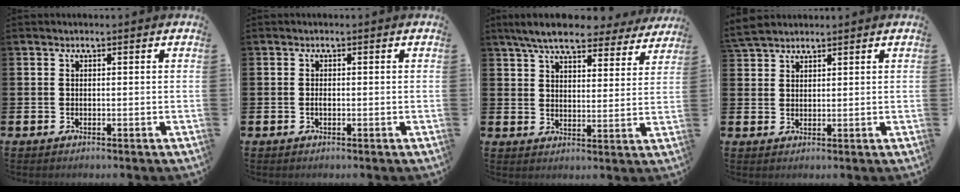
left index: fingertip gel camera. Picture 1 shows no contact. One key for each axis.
{"total": 0.6, "fx": -0.1, "fy": 0.3, "fz": 0.5, "tx": -0.009, "ty": -0.001, "tz": -0.004}
{"total": 8.0, "fx": 7.3, "fy": 1.6, "fz": 2.8, "tx": -0.067, "ty": -0.032, "tz": 0.129}
{"total": 3.4, "fx": 3.3, "fy": 0.8, "fz": 0.5, "tx": -0.012, "ty": -0.008, "tz": 0.062}